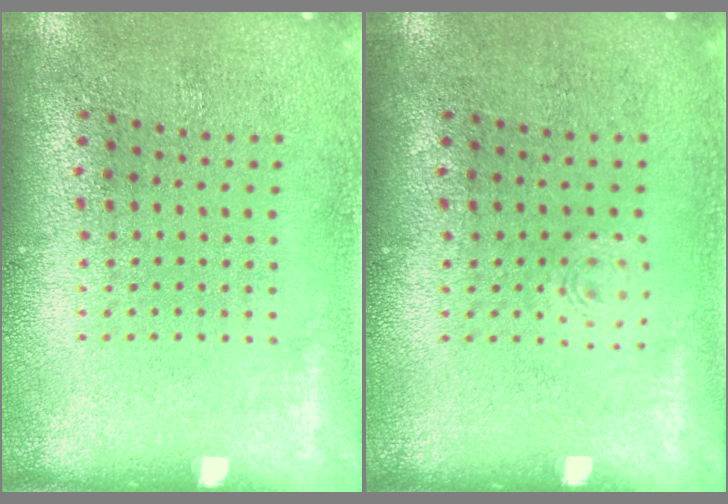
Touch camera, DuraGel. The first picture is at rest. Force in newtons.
{"total": 0.6, "press": 0.6, "slide": 0.1}